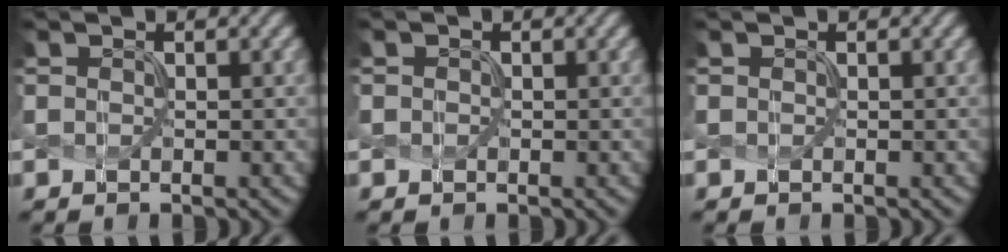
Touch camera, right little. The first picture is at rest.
{"total": 1.0, "force": [-0.5, -0.1, -0.9], "torque": [0.009, -0.006, 0.003]}
{"total": 0.6, "force": [-0.2, -0.2, -0.5], "torque": [0.004, -0.002, 0.001]}